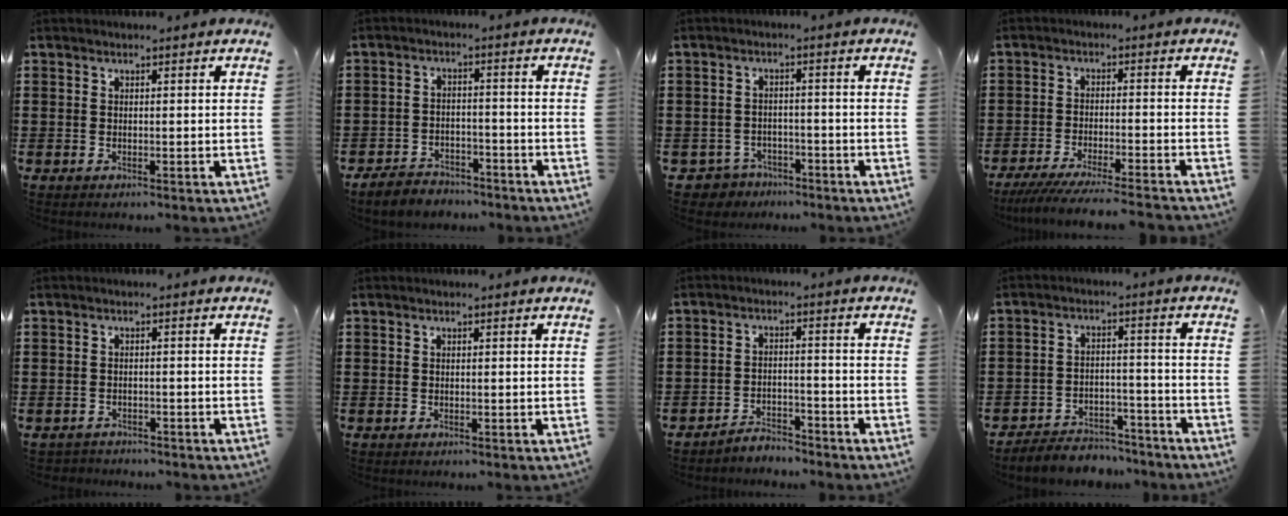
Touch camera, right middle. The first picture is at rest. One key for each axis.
{"total": 3.9, "fx": -3.8, "fy": 1.0, "fz": 0.4, "tx": -0.011, "ty": 0.009, "tz": -0.079}
{"total": 3.1, "fx": -2.8, "fy": 1.1, "fz": -0.1, "tx": -0.017, "ty": -0.002, "tz": -0.065}
{"total": 5.0, "fx": -4.6, "fy": -0.2, "fz": 1.9, "tx": -0.043, "ty": -0.018, "tz": -0.092}
{"total": 1.4, "fx": -1.4, "fy": 0.2, "fz": -0.1, "tx": -0.004, "ty": 0.001, "tz": -0.032}
{"total": 0.0}
{"total": 3.5, "fx": -3.5, "fy": 0.4, "fz": -0.1, "tx": -0.005, "ty": 0.004, "tz": -0.074}
{"total": 4.8, "fx": -4.7, "fy": 1.0, "fz": 0.1, "tx": -0.006, "ty": 0.011, "tz": -0.098}